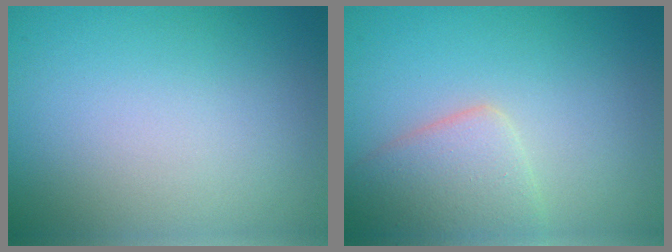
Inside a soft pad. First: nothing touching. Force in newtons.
{"total": 3.6, "press": 3.6, "slide": 0.2}